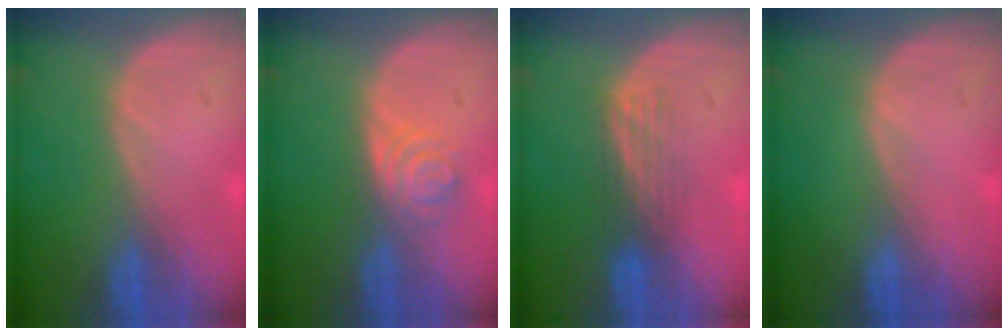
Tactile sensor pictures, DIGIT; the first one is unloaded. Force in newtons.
{"total": 4.0, "press": 3.6, "slide": 1.7}
{"total": 2.9, "press": 2.9, "slide": 0.2}
{"total": 0.0}